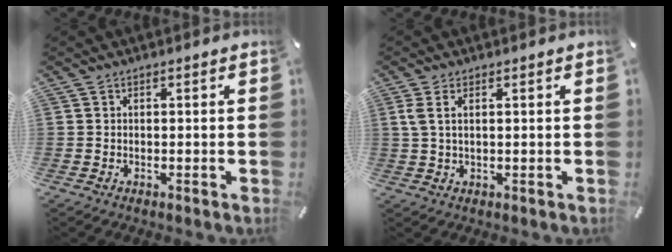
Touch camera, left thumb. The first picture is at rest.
{"total": 2.9, "force": [0.9, 1.1, 2.6], "torque": [-0.070, -0.003, 0.010]}